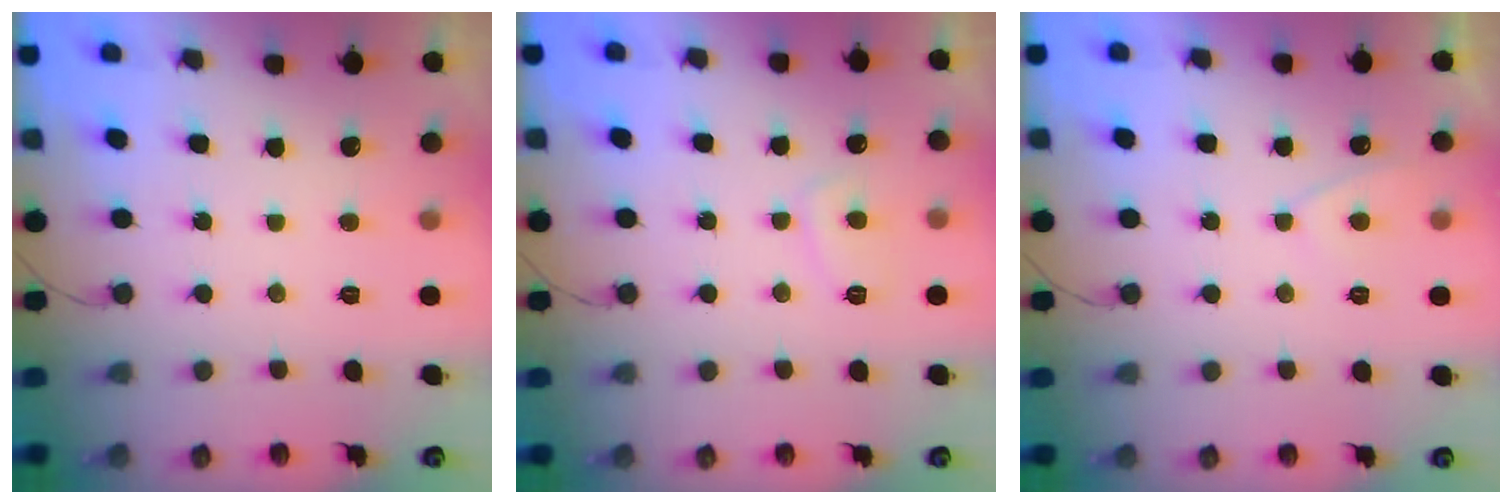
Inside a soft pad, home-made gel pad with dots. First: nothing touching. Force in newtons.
{"total": 3.9, "press": 3.8, "slide": 0.6}
{"total": 2.4, "press": 2.4, "slide": 0.5}